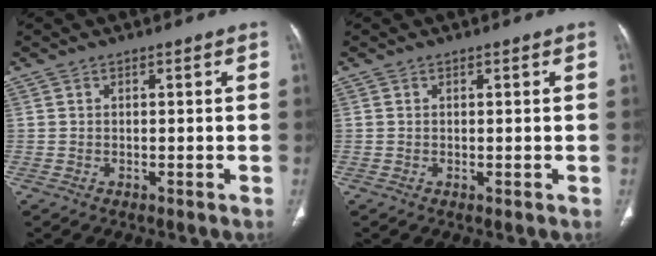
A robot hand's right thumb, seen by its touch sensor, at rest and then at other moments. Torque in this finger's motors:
{"motor_torque": [1.94, 1.90, 0.13, -0.37, 0.08]}